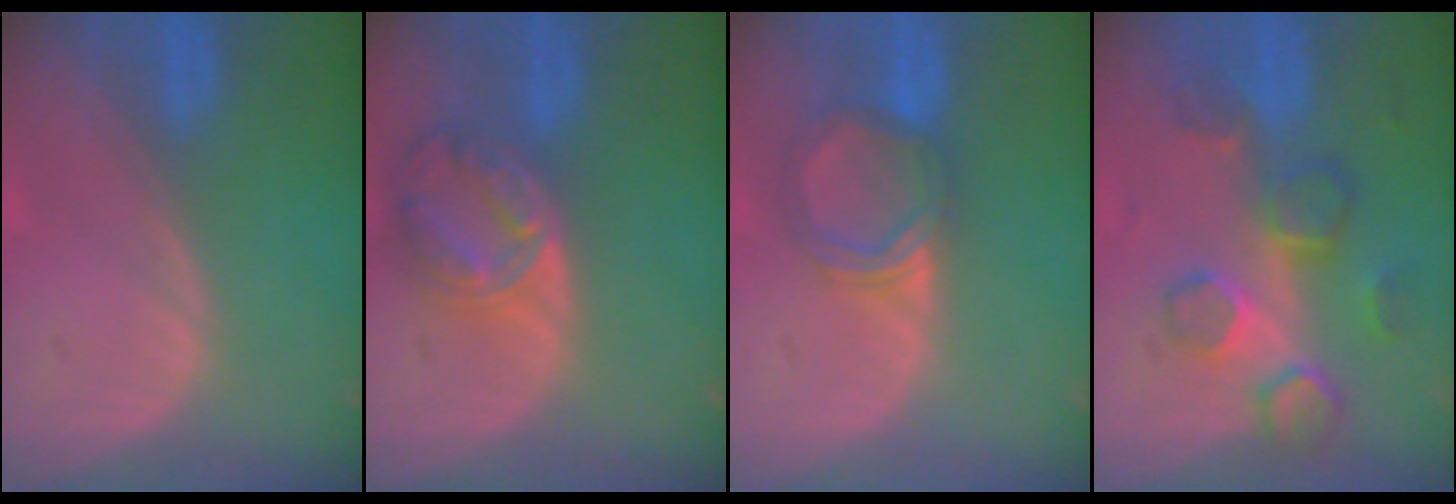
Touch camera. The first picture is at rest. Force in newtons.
{"total": 8.3, "press": 7.1, "slide": 4.2}
{"total": 5.5, "press": 5.2, "slide": 1.7}
{"total": 8.6, "press": 7.7, "slide": 3.8}